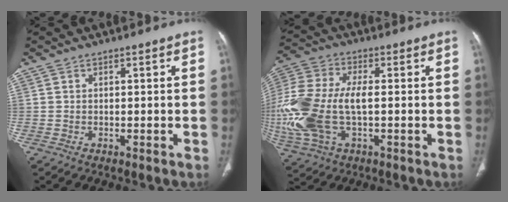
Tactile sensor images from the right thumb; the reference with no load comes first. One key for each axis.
{"total": 19.9, "fx": -1.9, "fy": 10.4, "fz": 16.9, "tx": -0.417, "ty": 0.001, "tz": -0.029}